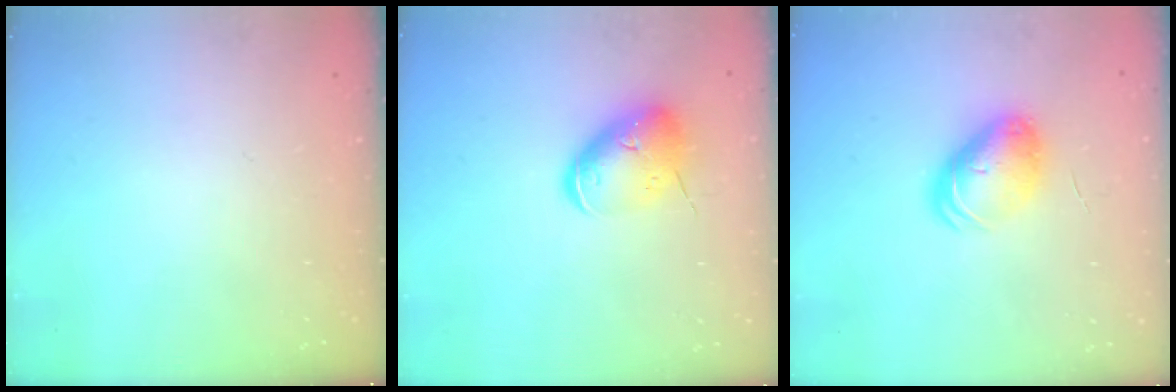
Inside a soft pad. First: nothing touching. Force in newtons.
{"total": 11.2, "press": 11.0, "slide": 1.9}
{"total": 8.3, "press": 8.2, "slide": 0.7}